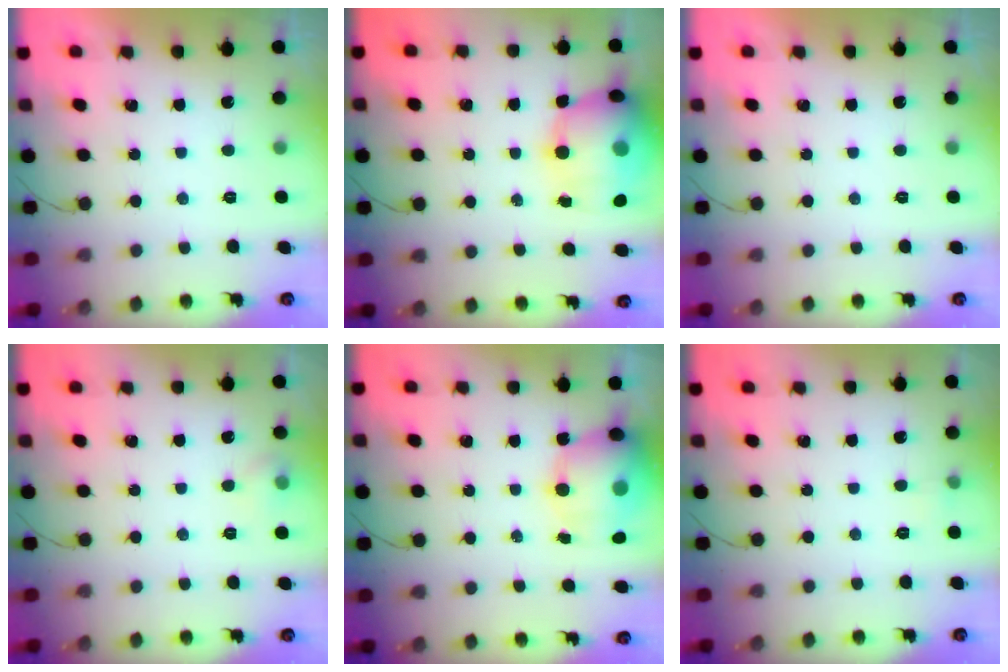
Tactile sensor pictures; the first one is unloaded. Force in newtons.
{"total": 20.0, "press": 17.8, "slide": 9.1}
{"total": 0.0}
{"total": 5.4, "press": 5.3, "slide": 1.1}
{"total": 16.2, "press": 15.8, "slide": 3.5}
{"total": 2.5, "press": 2.3, "slide": 1.1}